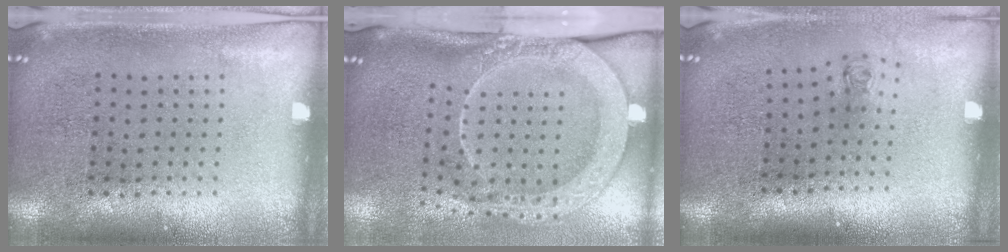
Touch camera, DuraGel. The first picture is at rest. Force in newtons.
{"total": 2.9, "press": 2.1, "slide": 2.0}
{"total": 0.7, "press": 0.3, "slide": 0.7}